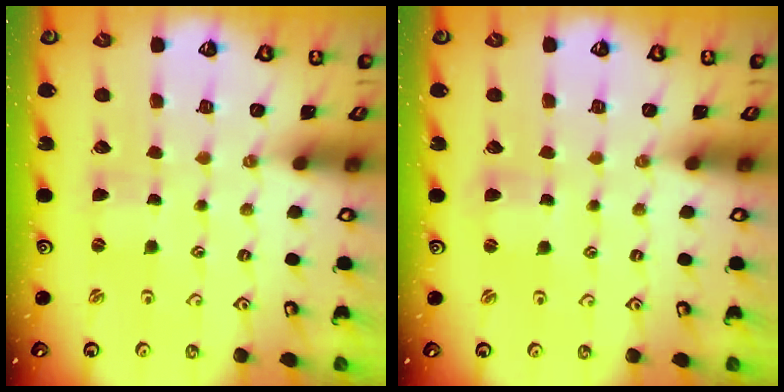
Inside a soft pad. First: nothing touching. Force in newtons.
{"total": 1.5, "press": 1.4, "slide": 0.2}